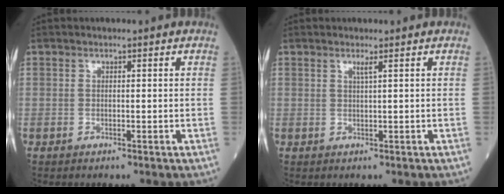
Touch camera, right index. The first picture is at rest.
{"total": 0.9, "force": [0.5, -0.3, 0.7], "torque": [-0.026, -0.006, 0.013]}